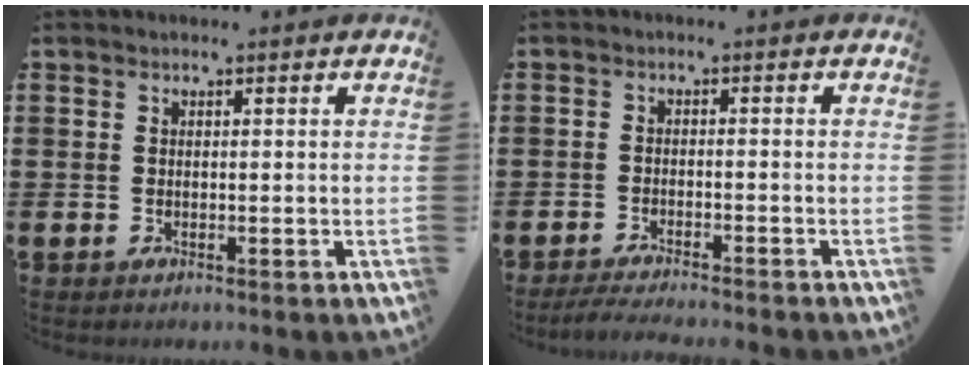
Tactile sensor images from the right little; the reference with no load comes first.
{"total": 2.3, "force": [-2.1, -0.1, 0.9], "torque": [-0.013, 0.004, -0.039]}